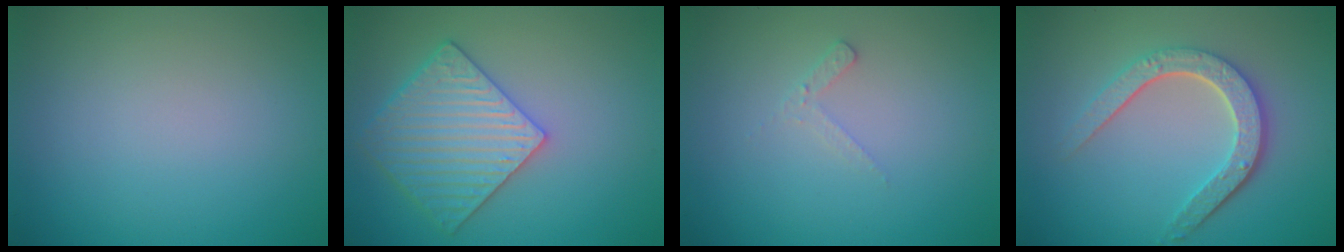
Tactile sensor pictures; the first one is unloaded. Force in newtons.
{"total": 5.4, "press": 4.9, "slide": 2.4}
{"total": 1.2, "press": 1.1, "slide": 0.3}
{"total": 4.6, "press": 3.5, "slide": 3.0}